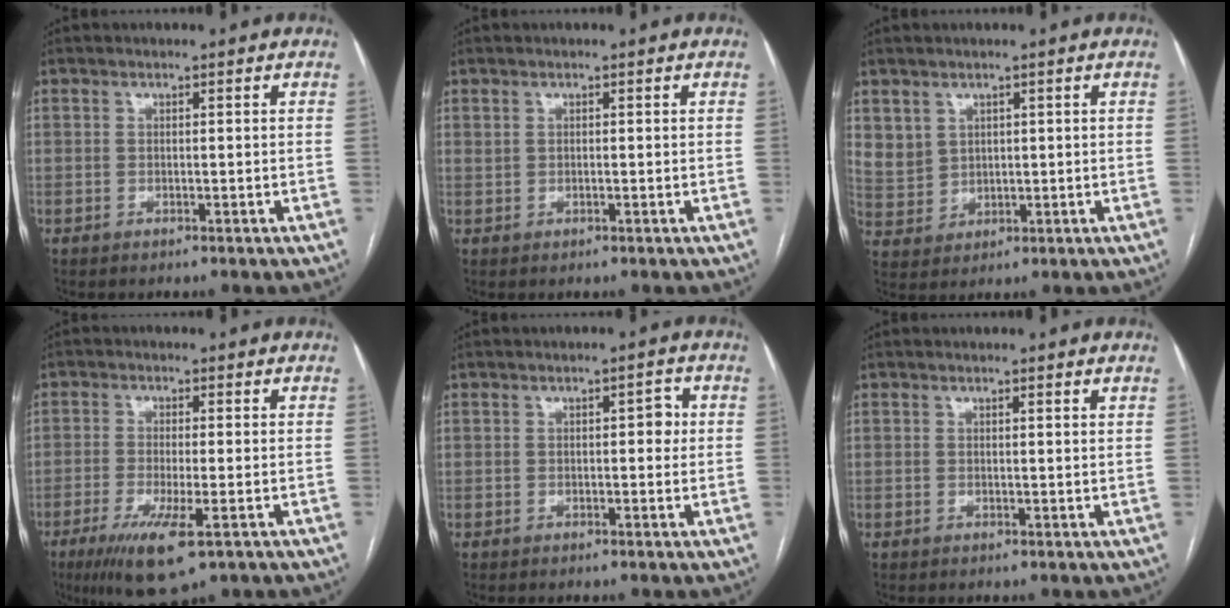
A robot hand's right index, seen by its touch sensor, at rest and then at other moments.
{"total": 0.5, "force": [0.4, 0.3, 0.3], "torque": [-0.005, 0.004, 0.008]}
{"total": 5.7, "force": [2.8, 4.8, 1.1], "torque": [-0.031, 0.008, 0.072]}
{"total": 8.9, "force": [-4.5, 1.5, 7.5], "torque": [-0.135, -0.025, -0.071]}
{"total": 2.3, "force": [0.3, 1.1, 2.0], "torque": [-0.019, 0.014, 0.002]}
{"total": 1.2, "force": [1.1, 0.0, 0.5], "torque": [-0.008, 0.003, 0.011]}